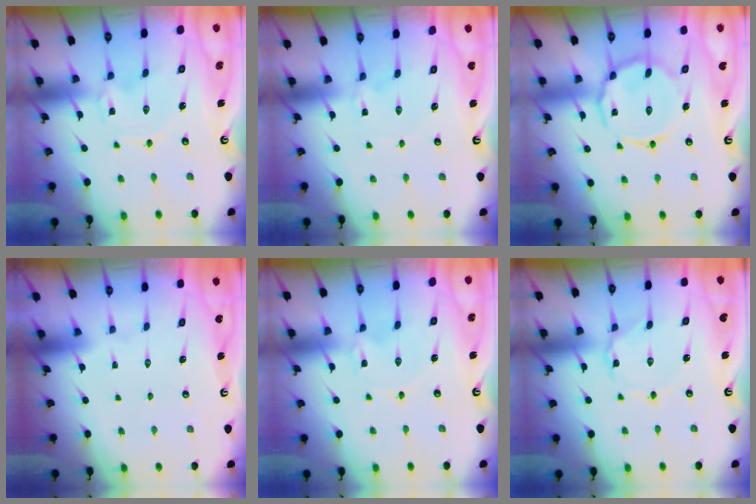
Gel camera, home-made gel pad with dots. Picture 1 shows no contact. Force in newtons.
{"total": 1.4, "press": 1.4, "slide": 0.3}
{"total": 12.8, "press": 12.7, "slide": 1.1}
{"total": 1.6, "press": 1.6, "slide": 0.1}
{"total": 0.0}
{"total": 1.4, "press": 1.3, "slide": 0.2}